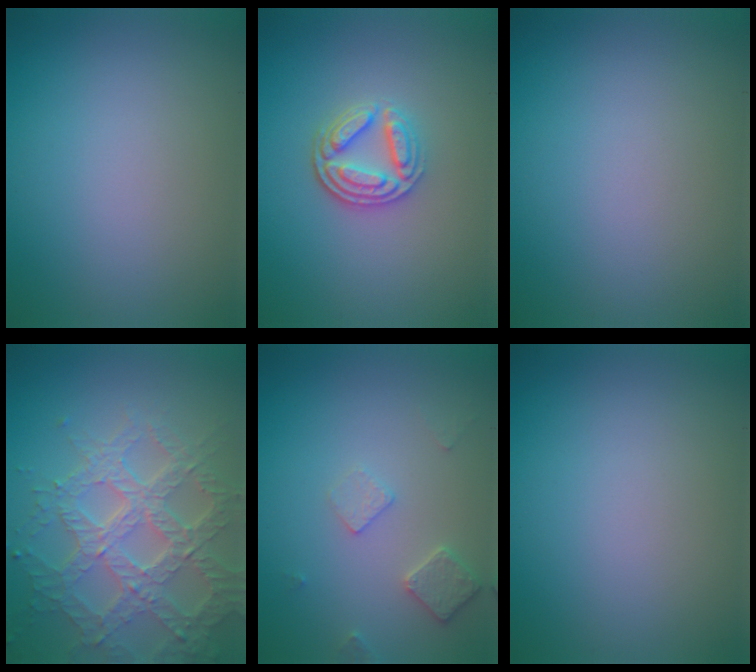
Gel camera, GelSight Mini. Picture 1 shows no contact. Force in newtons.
{"total": 3.6, "press": 3.1, "slide": 1.8}
{"total": 0.0}
{"total": 7.2, "press": 5.3, "slide": 4.8}
{"total": 2.1, "press": 2.1, "slide": 0.3}
{"total": 0.0}